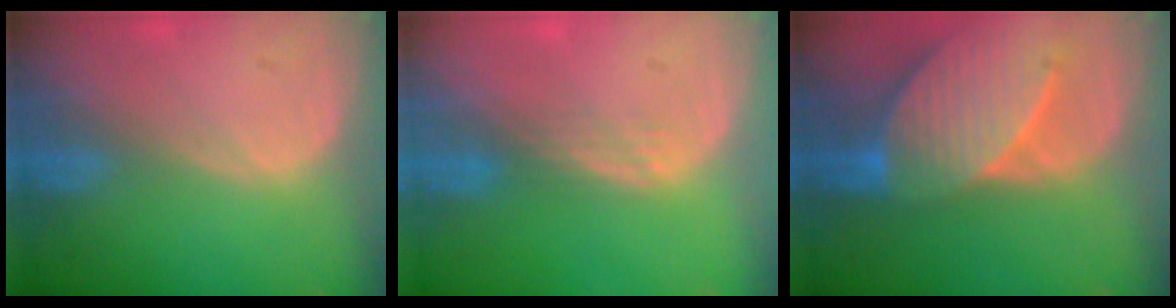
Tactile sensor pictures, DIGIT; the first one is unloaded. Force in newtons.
{"total": 1.8, "press": 1.7, "slide": 0.2}
{"total": 9.9, "press": 8.9, "slide": 4.5}